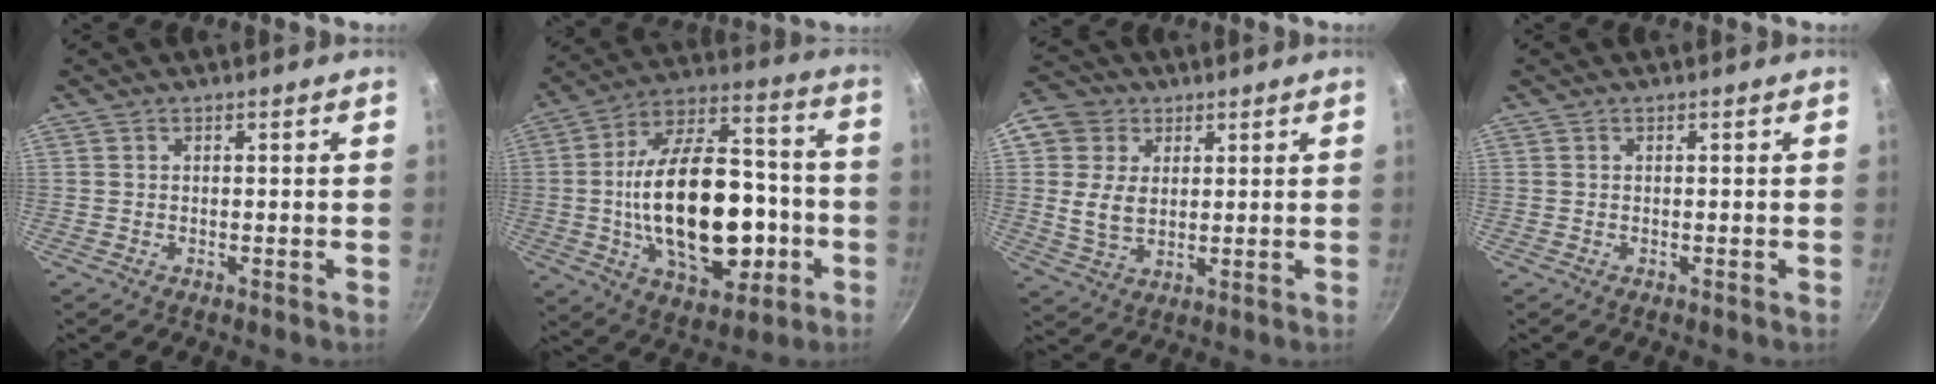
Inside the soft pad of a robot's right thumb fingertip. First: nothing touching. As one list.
[{"total": 27.3, "force": [-4.3, 15.7, 22.0], "torque": [-0.341, 0.050, -0.052]}, {"total": 11.1, "force": [2.9, 9.0, 5.9], "torque": [-0.097, -0.005, 0.048]}, {"total": 0.0}]